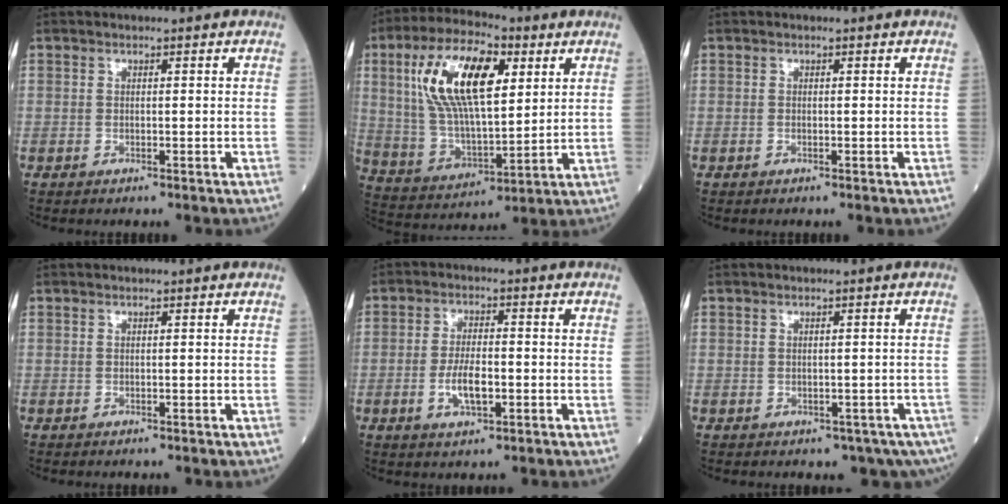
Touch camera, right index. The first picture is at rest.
{"total": 17.5, "force": [5.9, 6.4, 15.2], "torque": [-0.307, 0.019, 0.109]}
{"total": 0.0}
{"total": 0.0}
{"total": 5.4, "force": [-1.5, 1.8, 4.8], "torque": [-0.095, 0.000, -0.024]}
{"total": 4.4, "force": [-2.6, 2.8, 2.0], "torque": [-0.010, 0.003, -0.029]}